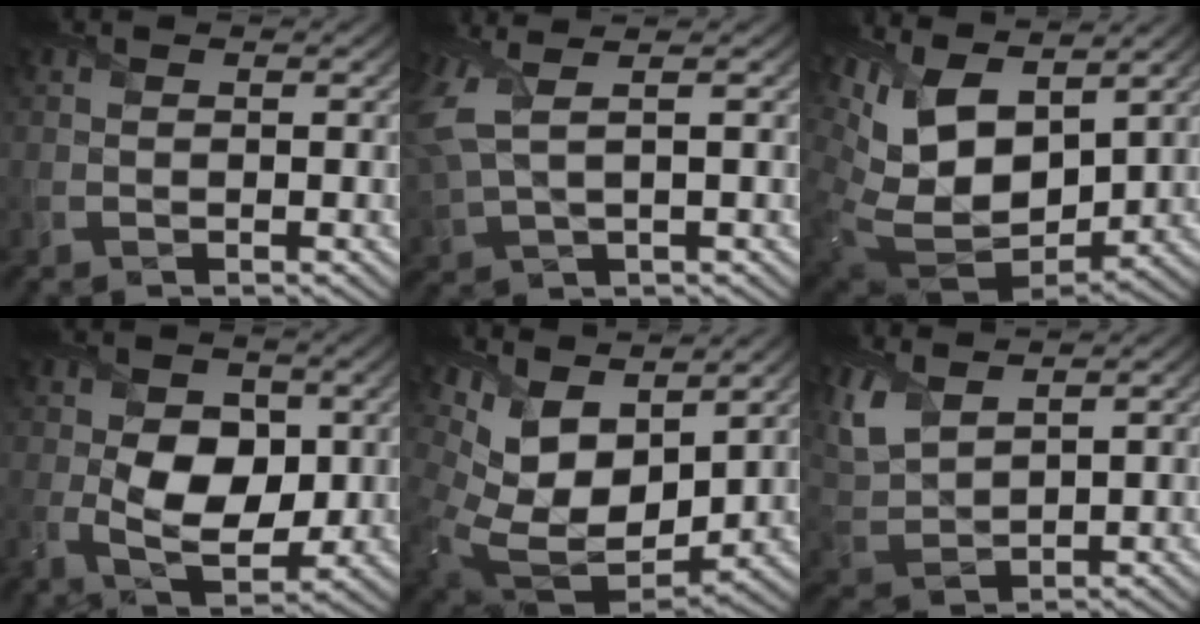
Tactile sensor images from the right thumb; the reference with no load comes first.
{"total": 6.8, "force": [2.7, 2.5, 5.7], "torque": [-0.168, 0.010, 0.057]}
{"total": 17.1, "force": [5.7, 10.1, 12.6], "torque": [-0.277, 0.008, 0.122]}
{"total": 8.8, "force": [-0.7, 5.7, 6.6], "torque": [-0.126, -0.012, -0.016]}
{"total": 15.1, "force": [6.0, 9.3, 10.3], "torque": [-0.233, -0.002, 0.127]}
{"total": 7.2, "force": [4.5, 3.2, 4.5], "torque": [-0.138, 0.011, 0.096]}